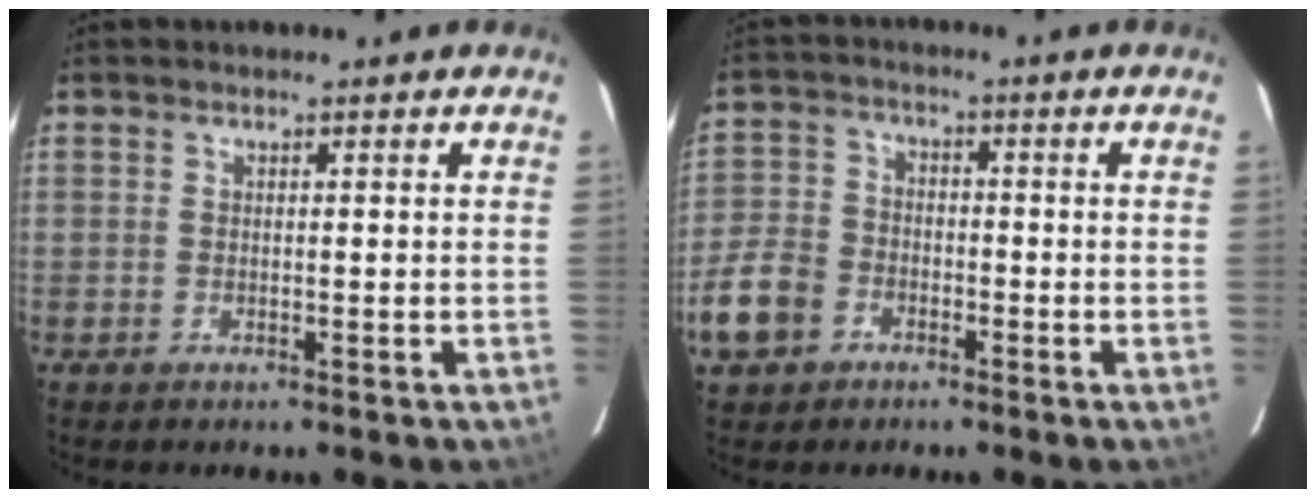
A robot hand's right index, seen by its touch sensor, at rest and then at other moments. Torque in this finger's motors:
{"motor_torque": [0.37, -0.27, -0.38, -0.21]}